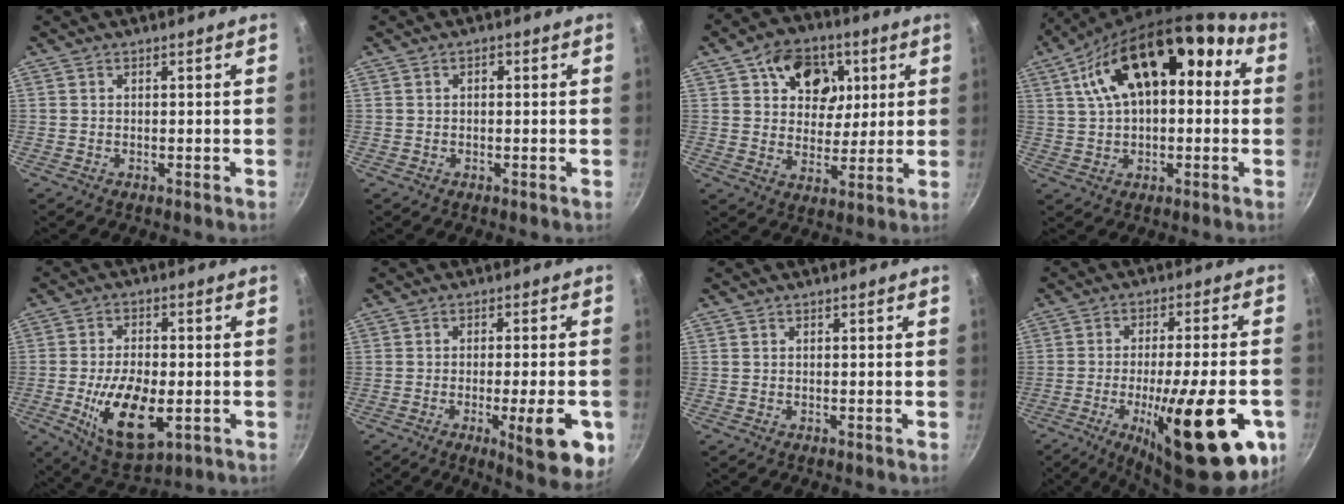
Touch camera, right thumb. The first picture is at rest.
{"total": 1.2, "force": [0.2, 0.8, 0.8], "torque": [-0.014, 0.007, 0.003]}
{"total": 13.3, "force": [4.9, 10.1, 7.2], "torque": [-0.064, -0.017, 0.075]}
{"total": 18.5, "force": [4.2, 10.3, 14.7], "torque": [-0.209, 0.049, 0.060]}
{"total": 14.3, "force": [-3.2, 7.1, 12.0], "torque": [-0.201, 0.003, -0.044]}
{"total": 12.2, "force": [-3.9, 3.0, 11.2], "torque": [-0.135, 0.006, -0.048]}
{"total": 0.0}
{"total": 25.3, "force": [-8.4, 7.2, 22.7], "torque": [-0.298, 0.011, -0.115]}